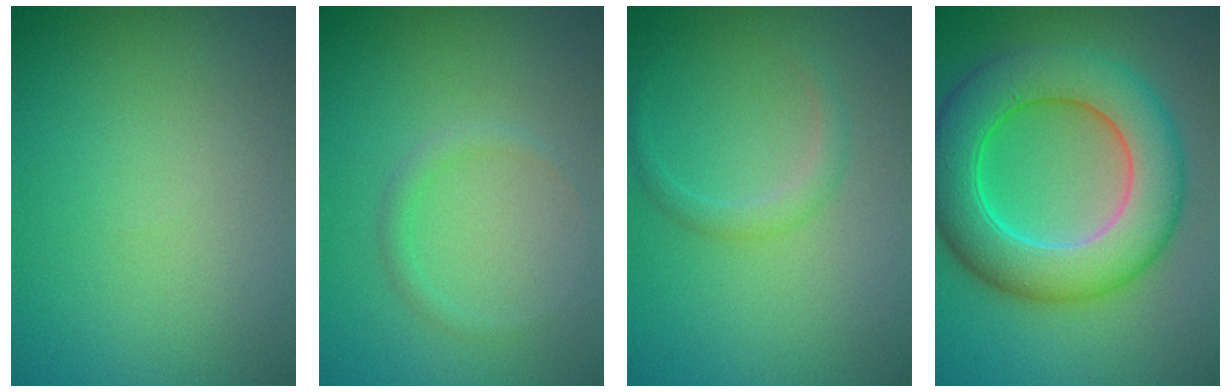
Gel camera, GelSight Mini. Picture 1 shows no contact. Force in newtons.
{"total": 1.0, "press": 1.0, "slide": 0.1}
{"total": 1.4, "press": 1.4, "slide": 0.1}
{"total": 9.7, "press": 9.7, "slide": 0.1}